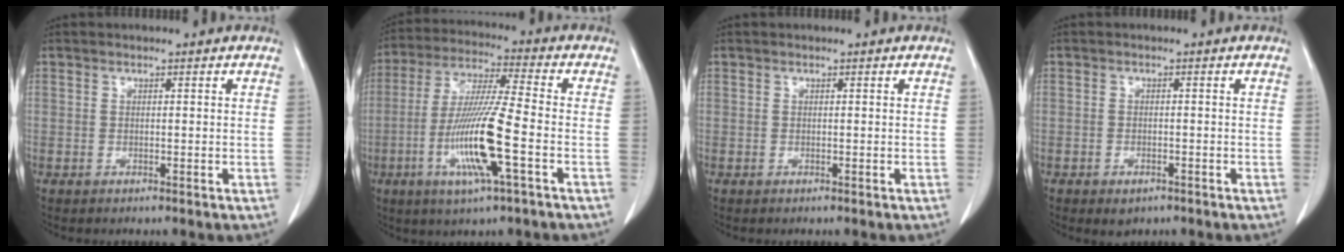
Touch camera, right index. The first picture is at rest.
{"total": 13.5, "force": [-4.0, 0.2, 12.9], "torque": [-0.259, -0.011, -0.078]}
{"total": 0.0}
{"total": 2.3, "force": [-1.5, 1.3, 1.2], "torque": [-0.015, 0.000, -0.011]}